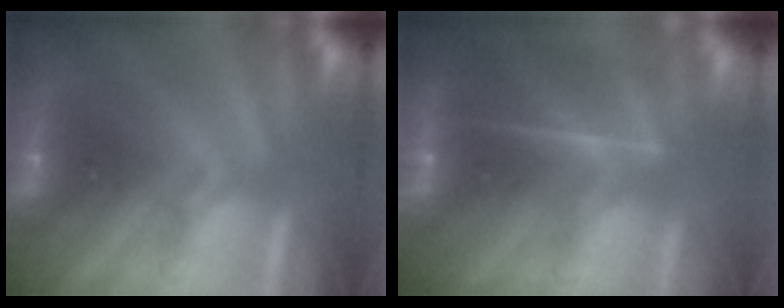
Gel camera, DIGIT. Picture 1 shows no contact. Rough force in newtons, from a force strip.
{"total": 7.0}